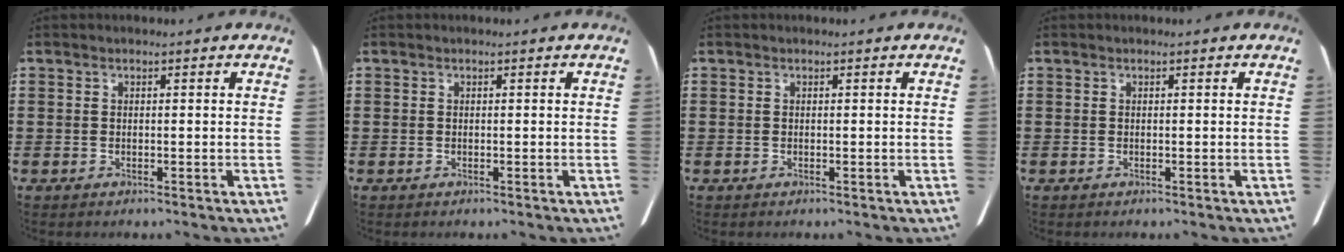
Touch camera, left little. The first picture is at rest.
{"total": 0.0}
{"total": 0.0}
{"total": 0.0}